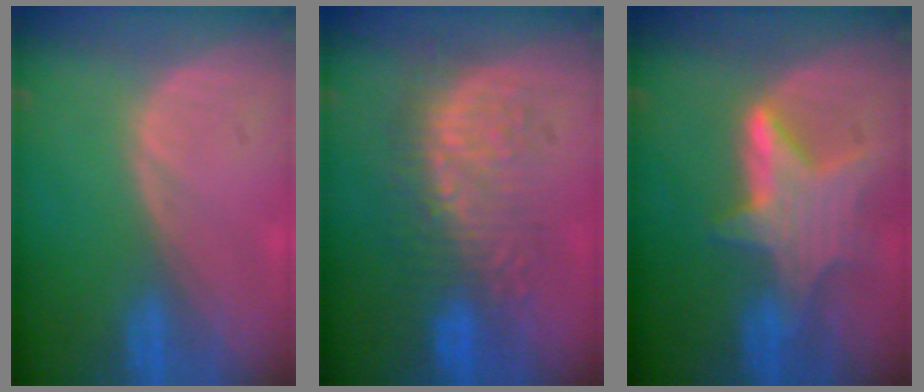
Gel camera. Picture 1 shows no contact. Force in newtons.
{"total": 8.9, "press": 8.7, "slide": 2.0}
{"total": 6.8, "press": 6.6, "slide": 1.6}